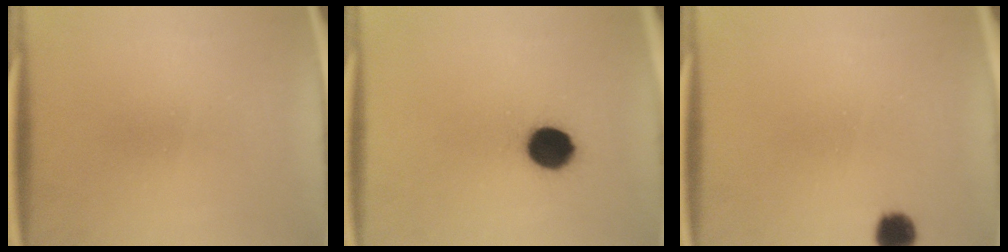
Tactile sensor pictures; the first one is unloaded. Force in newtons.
{"total": 9.2}
{"total": 3.8}